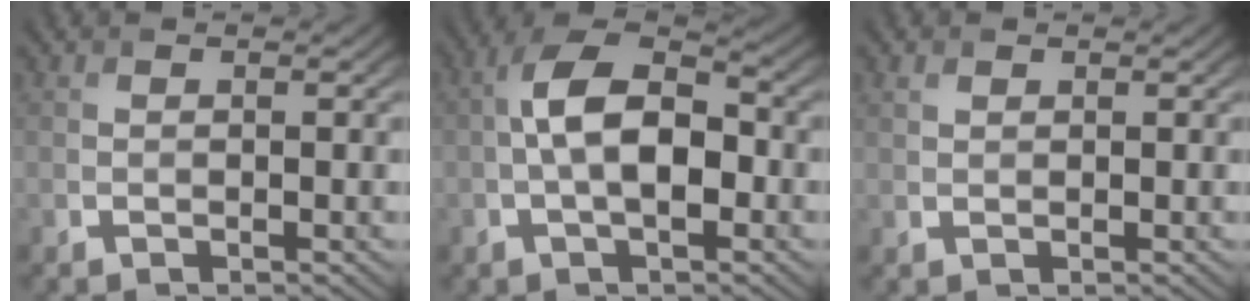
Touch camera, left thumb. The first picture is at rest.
{"total": 8.9, "force": [-1.0, 4.5, 7.6], "torque": [-0.146, 0.014, -0.027]}
{"total": 1.0, "force": [0.7, 0.6, 0.4], "torque": [-0.012, 0.000, 0.013]}